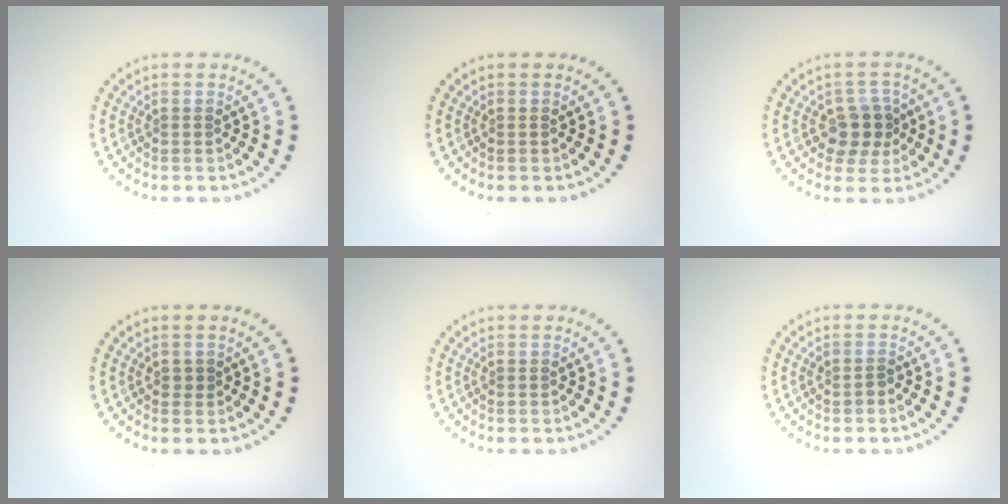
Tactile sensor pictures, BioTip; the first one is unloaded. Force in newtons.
{"total": 0.0}
{"total": 3.5, "press": 3.2, "slide": 1.3}
{"total": 0.7, "press": 0.7, "slide": 0.1}
{"total": 0.0}
{"total": 0.7, "press": 0.6, "slide": 0.3}